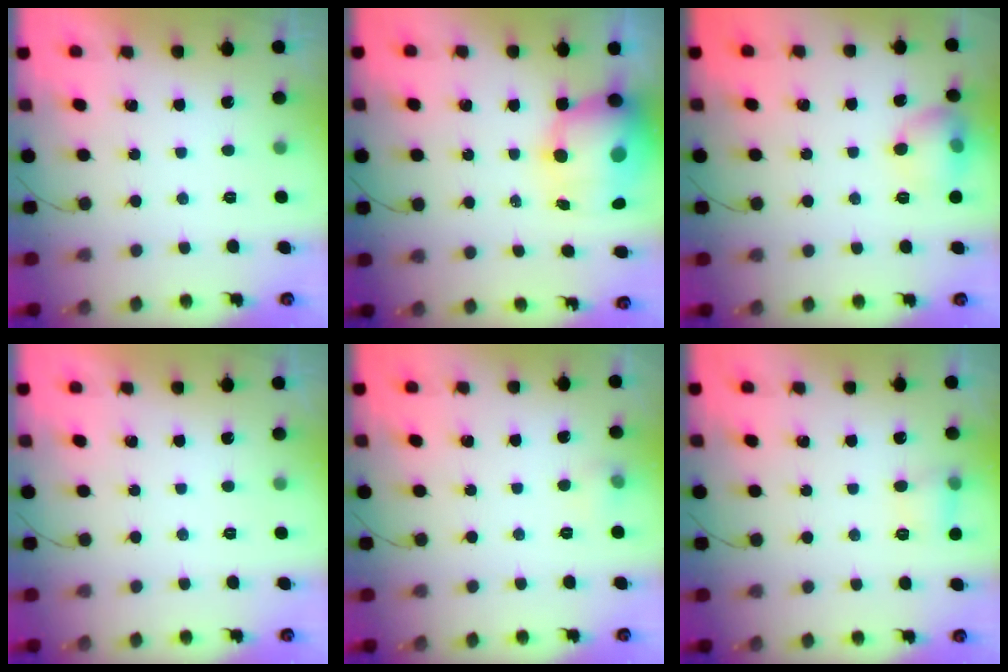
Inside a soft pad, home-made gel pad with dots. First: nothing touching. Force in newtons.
{"total": 14.1, "press": 13.6, "slide": 3.6}
{"total": 10.2, "press": 10.0, "slide": 1.9}
{"total": 0.0}
{"total": 5.0, "press": 4.1, "slide": 2.7}
{"total": 5.7, "press": 5.5, "slide": 1.7}